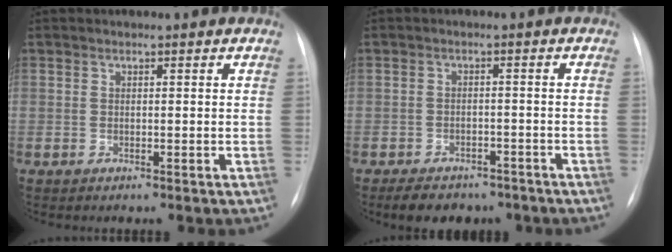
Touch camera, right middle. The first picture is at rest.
{"total": 8.1, "force": [-6.4, 4.0, 3.2], "torque": [-0.043, 0.004, -0.082]}